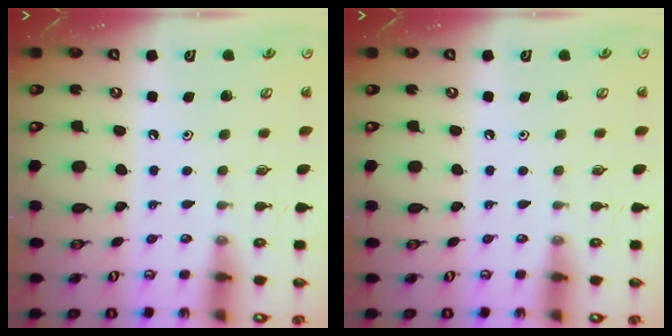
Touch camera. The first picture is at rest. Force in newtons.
{"total": 0.0}